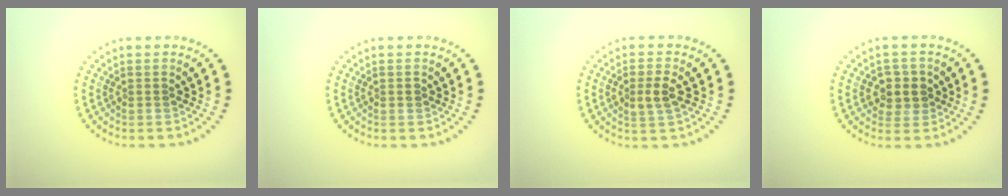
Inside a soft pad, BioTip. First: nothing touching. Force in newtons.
{"total": 0.6, "press": 0.6, "slide": 0.1}
{"total": 2.1, "press": 2.1, "slide": 0.4}
{"total": 2.7, "press": 2.5, "slide": 0.8}